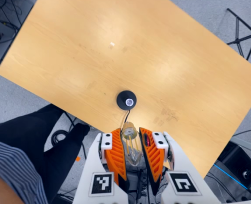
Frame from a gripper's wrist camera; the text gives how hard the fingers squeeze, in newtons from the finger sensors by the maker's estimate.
{"total": 20.3, "left": 21.4, "right": 19.1}